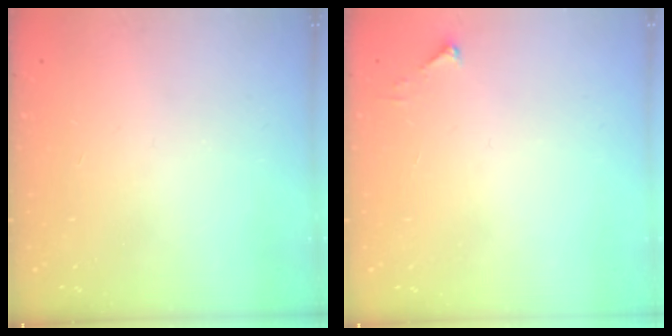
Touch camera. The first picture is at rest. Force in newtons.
{"total": 2.5, "press": 2.5, "slide": 0.3}